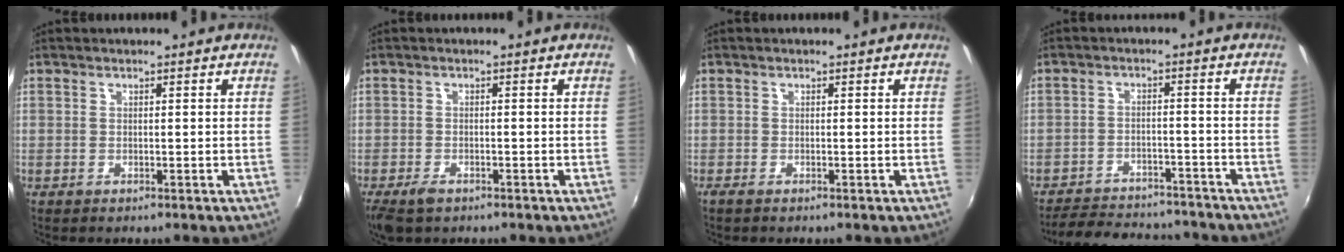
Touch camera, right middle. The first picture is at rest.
{"total": 4.1, "force": [-2.8, 1.9, 2.3], "torque": [-0.060, -0.013, -0.052]}
{"total": 0.7, "force": [-0.5, 0.0, 0.4], "torque": [-0.010, -0.002, -0.011]}
{"total": 16.2, "force": [-14.2, 5.1, 5.8], "torque": [-0.133, 0.008, -0.191]}